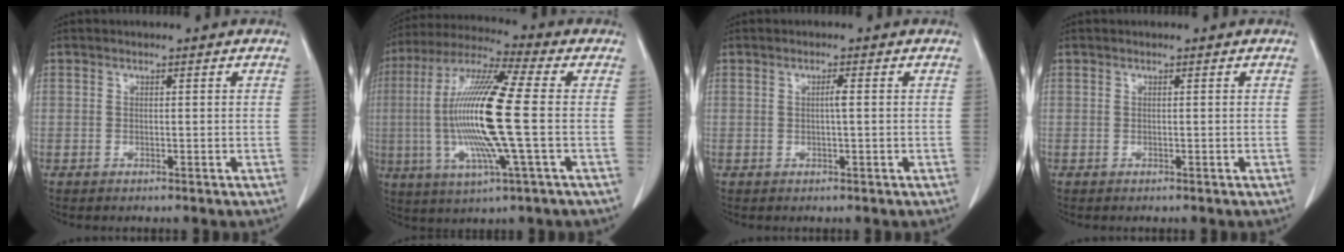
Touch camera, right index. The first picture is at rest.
{"total": 17.4, "force": [-1.1, 0.4, 17.3], "torque": [-0.354, -0.005, -0.033]}
{"total": 1.1, "force": [0.0, 0.0, 1.1], "torque": [-0.020, 0.001, 0.000]}
{"total": 0.0}